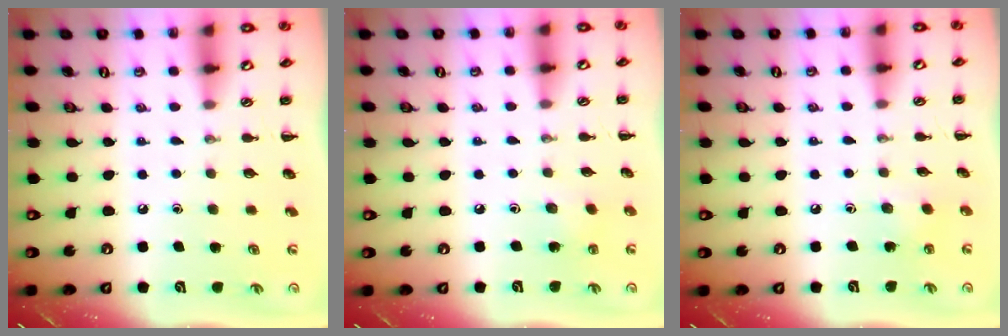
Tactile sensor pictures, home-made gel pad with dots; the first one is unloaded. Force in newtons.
{"total": 1.5, "press": 1.4, "slide": 0.7}
{"total": 3.7, "press": 3.5, "slide": 1.2}